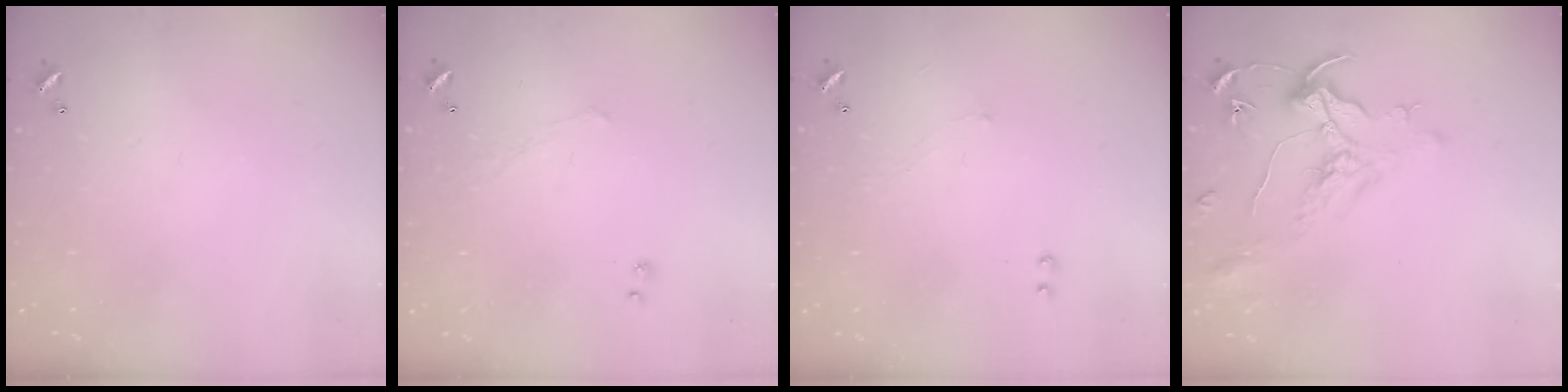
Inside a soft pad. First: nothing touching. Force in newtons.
{"total": 0.7, "press": 0.2, "slide": 0.7}
{"total": 2.0, "press": 1.9, "slide": 0.7}
{"total": 1.6, "press": 1.4, "slide": 0.7}